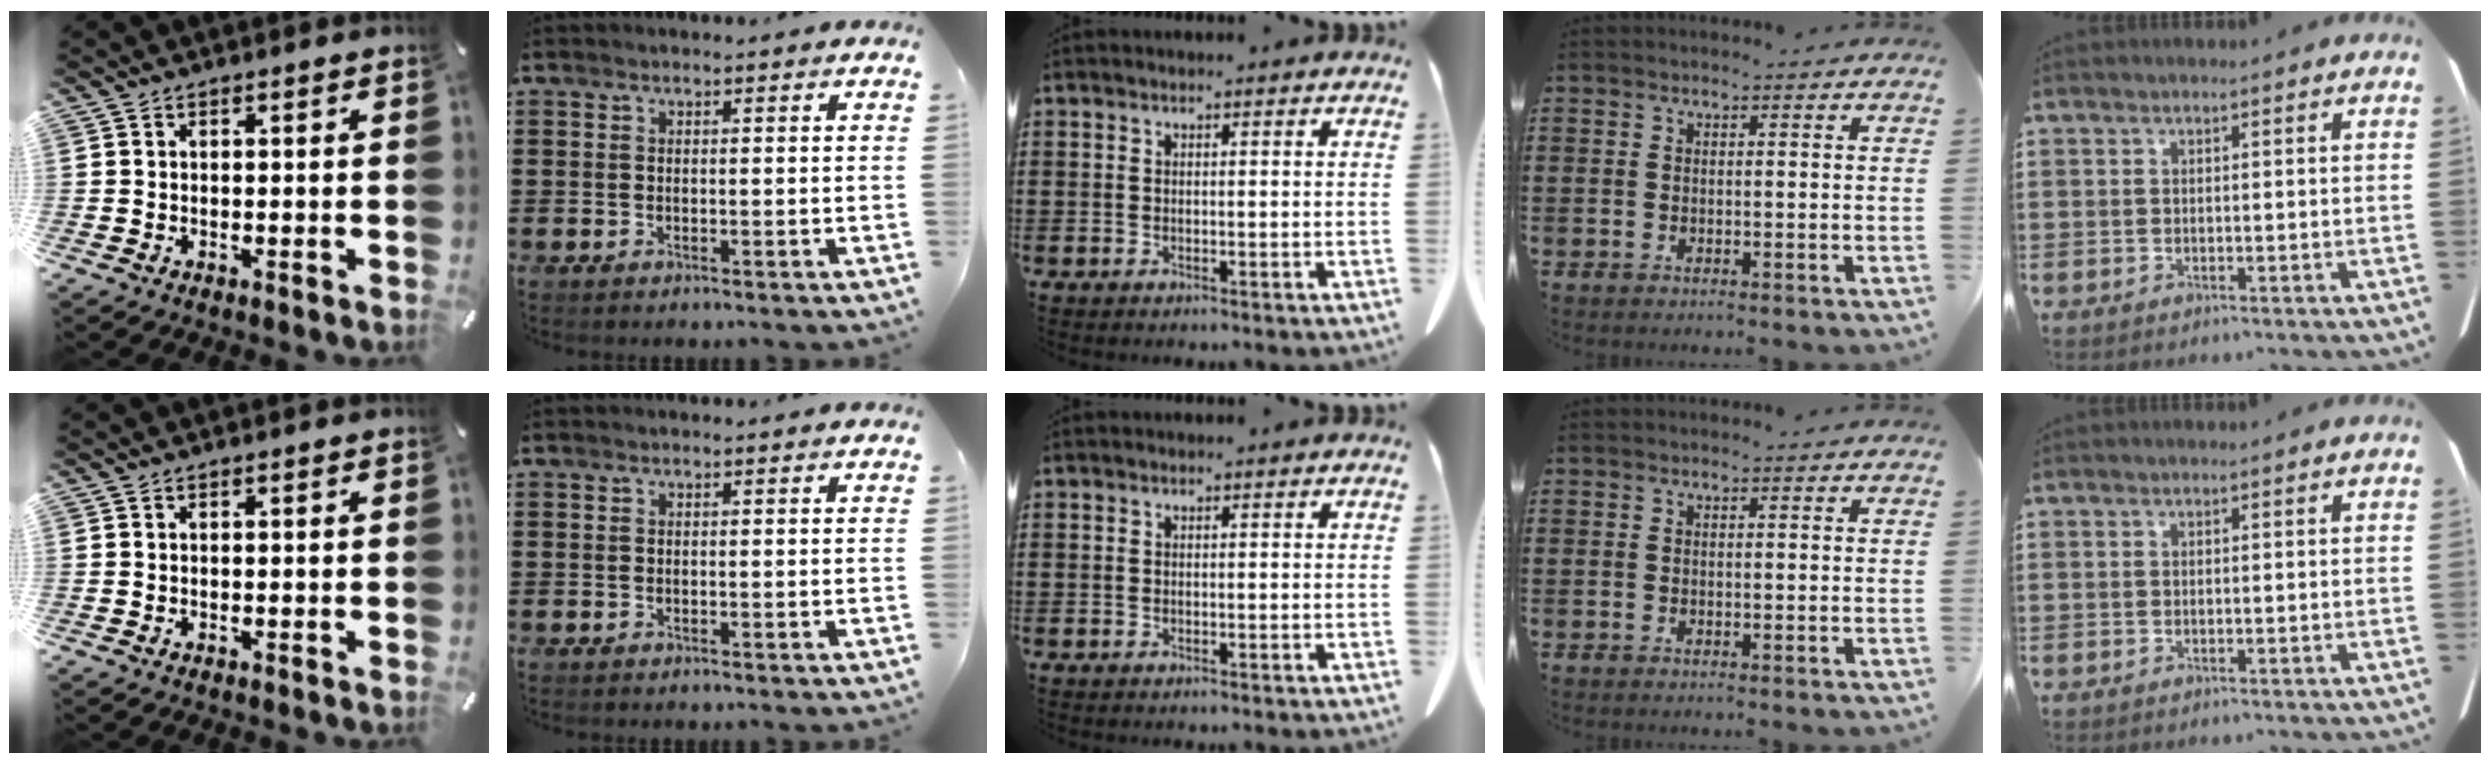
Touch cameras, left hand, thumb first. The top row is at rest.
{}